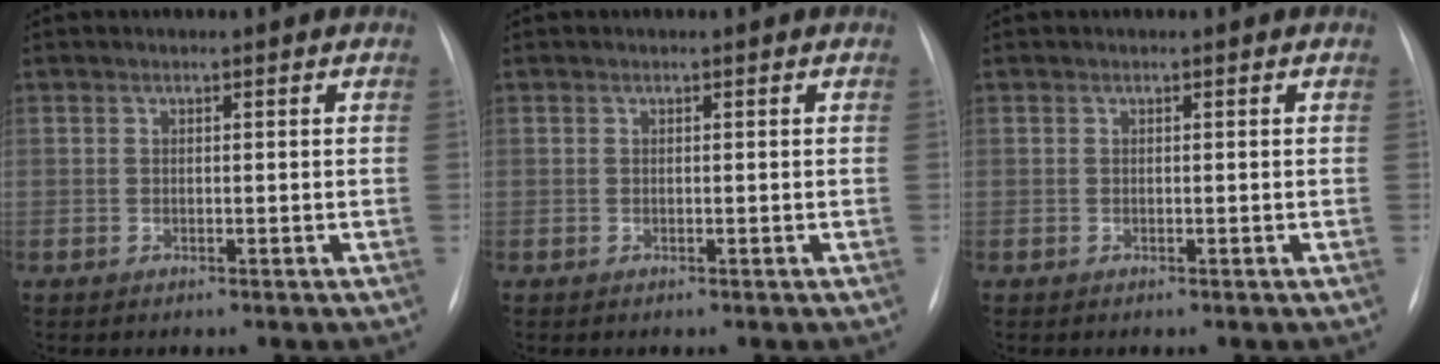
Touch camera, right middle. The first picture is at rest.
{"total": 0.0}
{"total": 0.0}